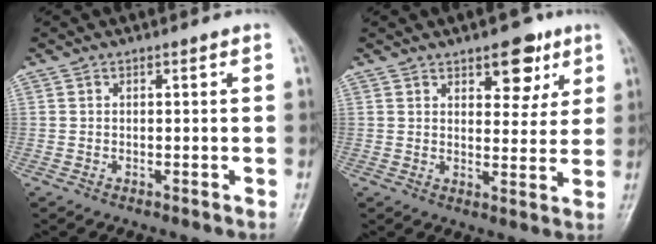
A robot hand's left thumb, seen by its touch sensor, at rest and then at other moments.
{"total": 8.5, "force": [4.7, 4.5, 5.5], "torque": [-0.038, -0.021, 0.059]}